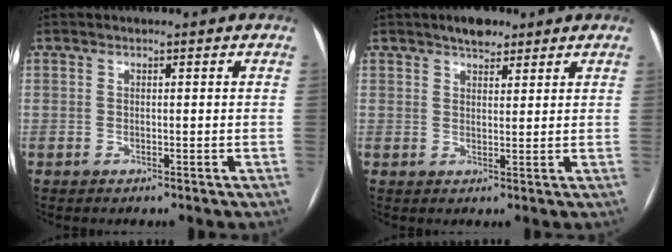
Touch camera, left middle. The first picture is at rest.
{"total": 3.7, "force": [2.8, 1.6, 1.7], "torque": [-0.030, 0.009, 0.044]}